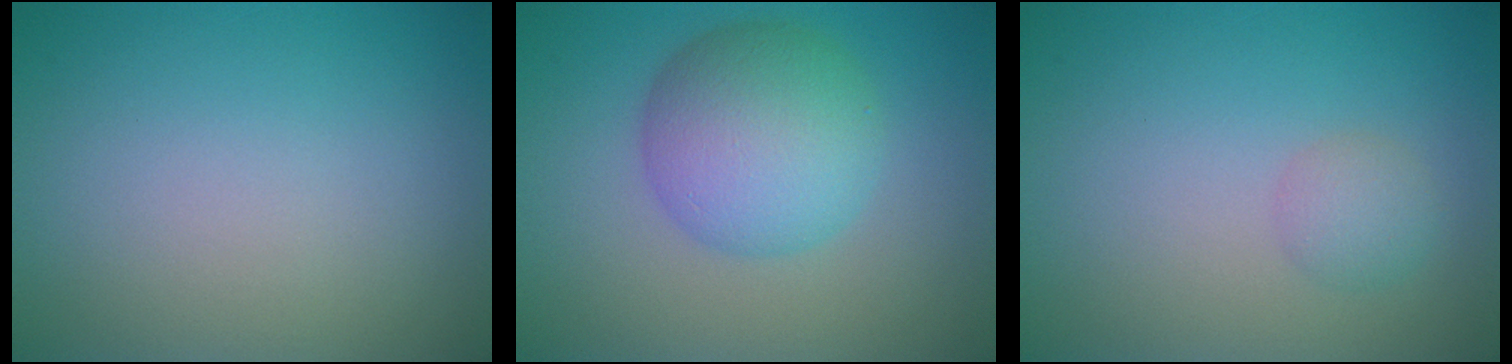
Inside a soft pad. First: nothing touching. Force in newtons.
{"total": 6.5, "press": 6.5, "slide": 0.2}
{"total": 1.5, "press": 1.5, "slide": 0.0}